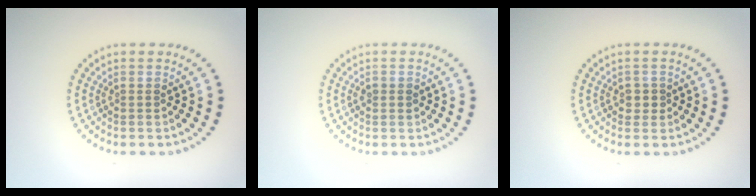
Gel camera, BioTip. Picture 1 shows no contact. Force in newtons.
{"total": 1.0, "press": 1.0, "slide": 0.3}
{"total": 1.1, "press": 1.0, "slide": 0.5}